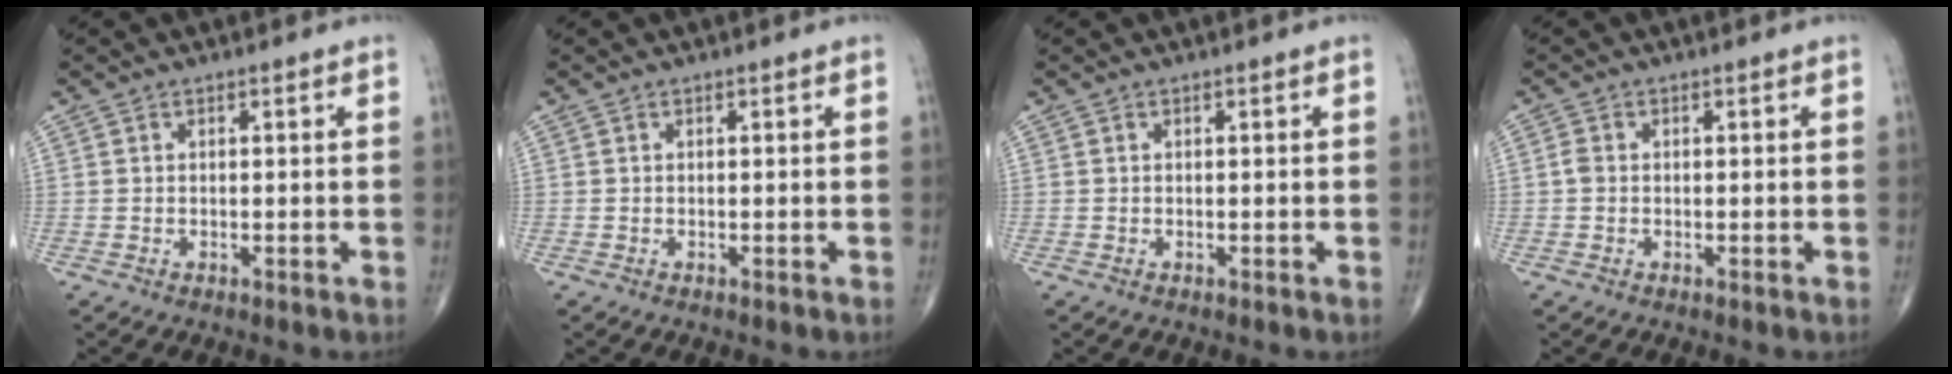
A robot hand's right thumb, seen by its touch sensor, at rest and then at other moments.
{"total": 0.0}
{"total": 0.0}
{"total": 1.2, "force": [-0.1, 0.9, 0.8], "torque": [-0.015, 0.000, -0.003]}